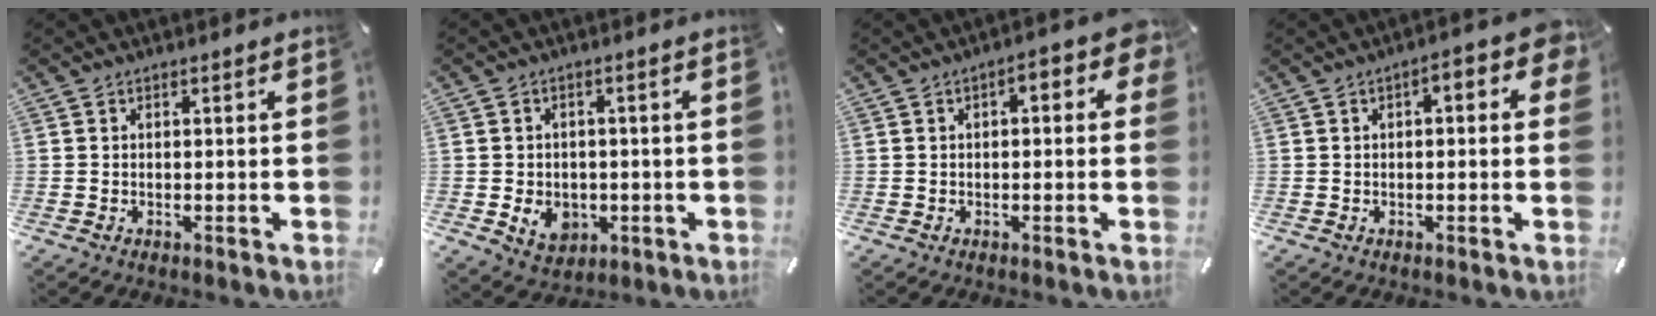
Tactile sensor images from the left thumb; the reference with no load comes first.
{"total": 6.6, "force": [-1.4, 5.7, 3.0], "torque": [-0.041, 0.004, -0.024]}
{"total": 4.8, "force": [-0.1, 2.5, 4.1], "torque": [-0.058, 0.008, -0.006]}
{"total": 5.9, "force": [0.8, 2.5, 5.2], "torque": [-0.064, -0.003, 0.009]}